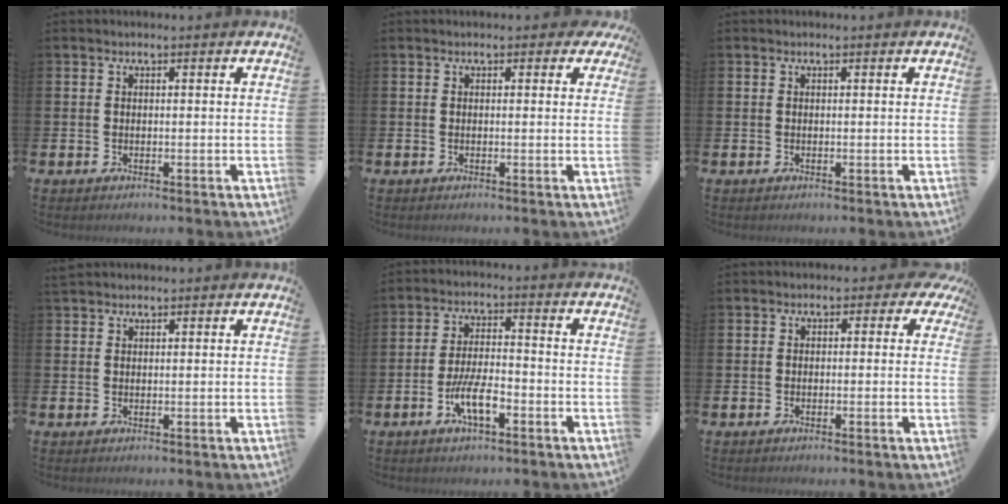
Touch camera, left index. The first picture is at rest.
{"total": 0.8, "force": [0.1, 0.7, 0.4], "torque": [-0.006, 0.012, -0.001]}
{"total": 0.0}
{"total": 1.3, "force": [1.2, 0.4, 0.0], "torque": [0.010, -0.001, 0.021]}
{"total": 6.0, "force": [-2.5, 2.0, 5.1], "torque": [-0.102, 0.001, -0.049]}
{"total": 1.7, "force": [-0.9, 1.2, 0.8], "torque": [-0.008, 0.005, -0.024]}